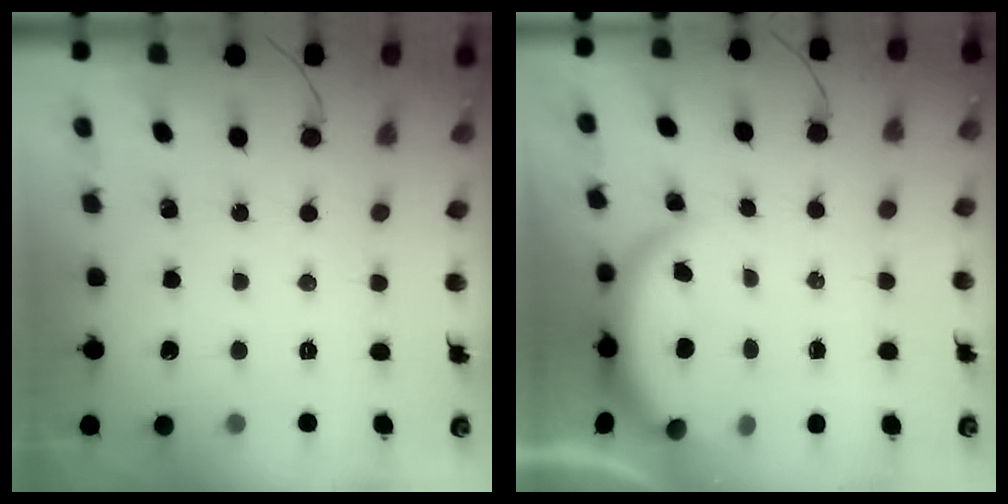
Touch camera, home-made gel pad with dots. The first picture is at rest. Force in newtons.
{"total": 3.9, "press": 3.9, "slide": 0.1}